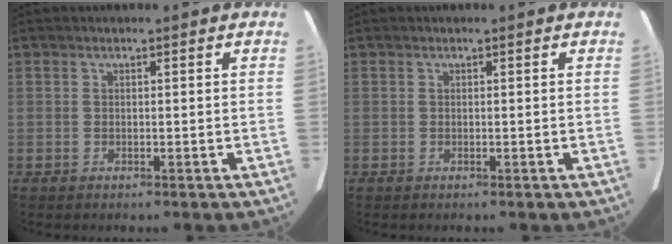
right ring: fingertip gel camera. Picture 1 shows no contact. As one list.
[{"total": 0.0}]